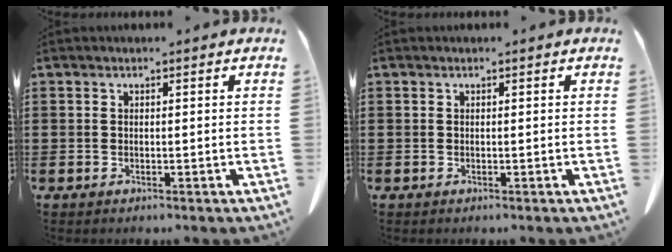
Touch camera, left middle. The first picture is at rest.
{"total": 0.0}